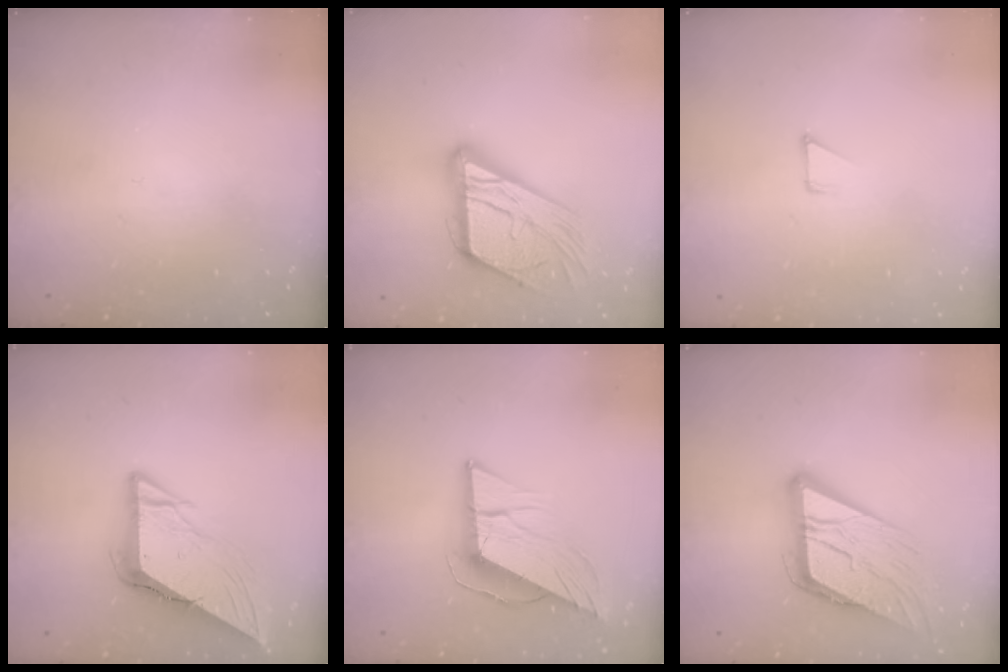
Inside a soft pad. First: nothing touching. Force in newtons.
{"total": 19.7, "press": 19.6, "slide": 1.8}
{"total": 3.4, "press": 3.4, "slide": 0.3}
{"total": 10.7, "press": 10.6, "slide": 1.3}
{"total": 12.4, "press": 12.3, "slide": 1.5}
{"total": 17.7, "press": 17.6, "slide": 2.1}